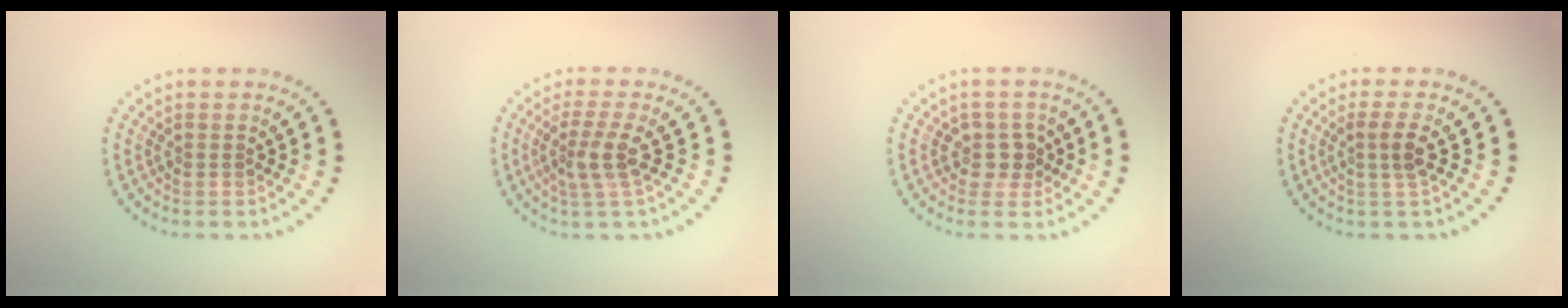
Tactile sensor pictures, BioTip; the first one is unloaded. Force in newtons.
{"total": 2.7, "press": 2.2, "slide": 1.6}
{"total": 2.1, "press": 1.7, "slide": 1.2}
{"total": 2.0, "press": 1.6, "slide": 1.3}